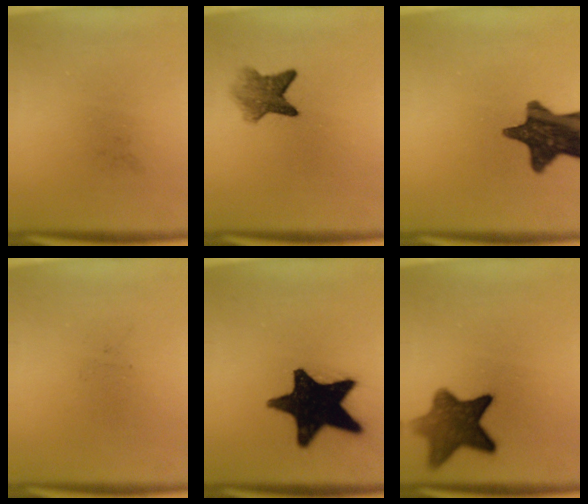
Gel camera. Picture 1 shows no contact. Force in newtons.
{"total": 4.7}
{"total": 13.4}
{"total": 0.0}
{"total": 18.5}
{"total": 9.1}